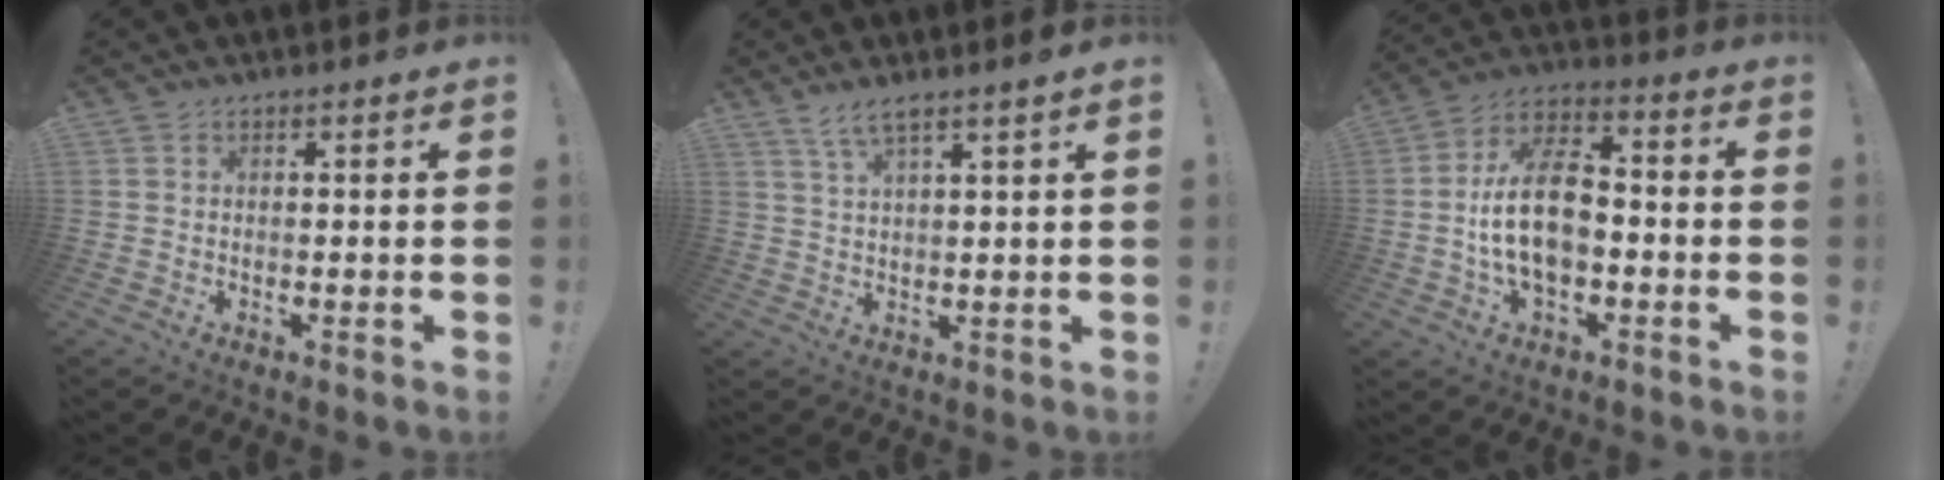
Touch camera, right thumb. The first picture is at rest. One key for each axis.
{"total": 4.8, "fx": 3.5, "fy": -0.1, "fz": 3.3, "tx": -0.068, "ty": -0.011, "tz": 0.060}
{"total": 15.8, "fx": -2.6, "fy": 9.2, "fz": 12.6, "tx": -0.243, "ty": 0.024, "tz": -0.045}